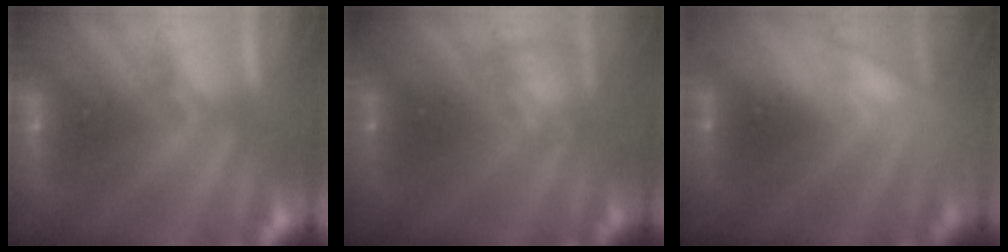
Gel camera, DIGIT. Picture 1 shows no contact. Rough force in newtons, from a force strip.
{"total": 2.4}
{"total": 2.8}